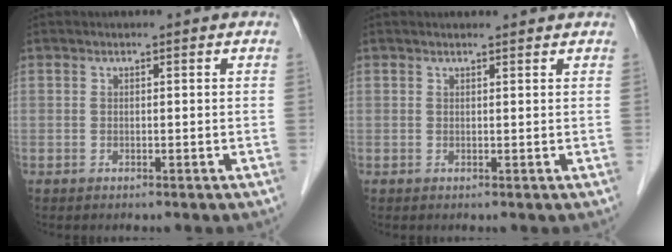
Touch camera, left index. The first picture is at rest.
{"total": 3.1, "force": [3.0, 0.4, 0.8], "torque": [-0.013, 0.018, 0.035]}